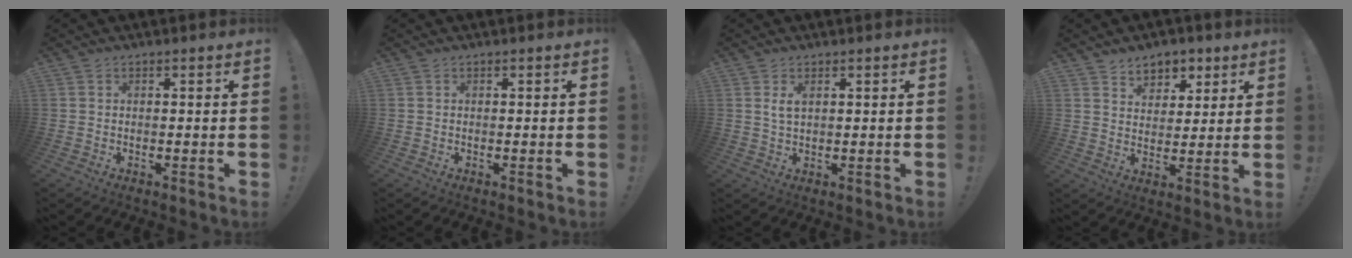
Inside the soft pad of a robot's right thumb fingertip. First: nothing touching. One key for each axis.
{"total": 0.0}
{"total": 3.1, "fx": 1.3, "fy": 1.4, "fz": 2.4, "tx": -0.051, "ty": 0.002, "tz": 0.023}
{"total": 7.1, "fx": 4.8, "fy": 5.1, "fz": 1.1, "tx": -0.011, "ty": -0.035, "tz": 0.091}